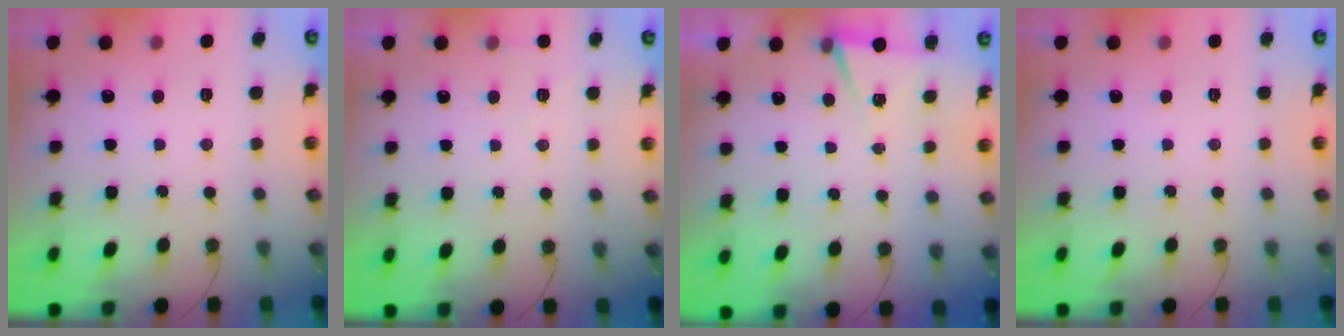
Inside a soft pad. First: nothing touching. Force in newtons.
{"total": 5.4, "press": 3.3, "slide": 4.3}
{"total": 5.6, "press": 3.4, "slide": 4.5}
{"total": 0.0}